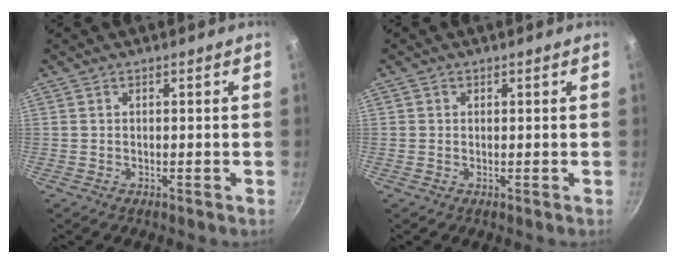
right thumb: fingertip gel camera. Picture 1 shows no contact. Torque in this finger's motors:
{"motor_torque": [0.04, -0.31, -0.18, 0.01, 0.00]}